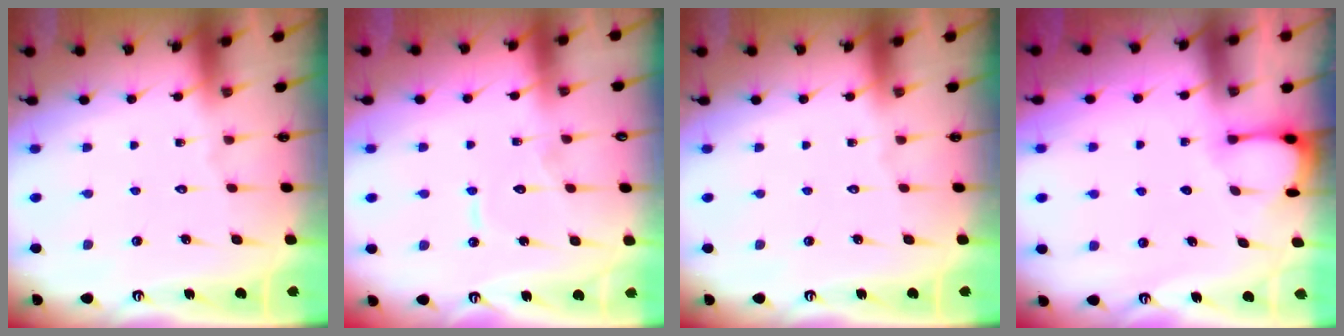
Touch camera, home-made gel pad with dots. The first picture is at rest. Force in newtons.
{"total": 6.1, "press": 6.1, "slide": 0.5}
{"total": 0.0}
{"total": 2.3, "press": 2.3, "slide": 0.3}